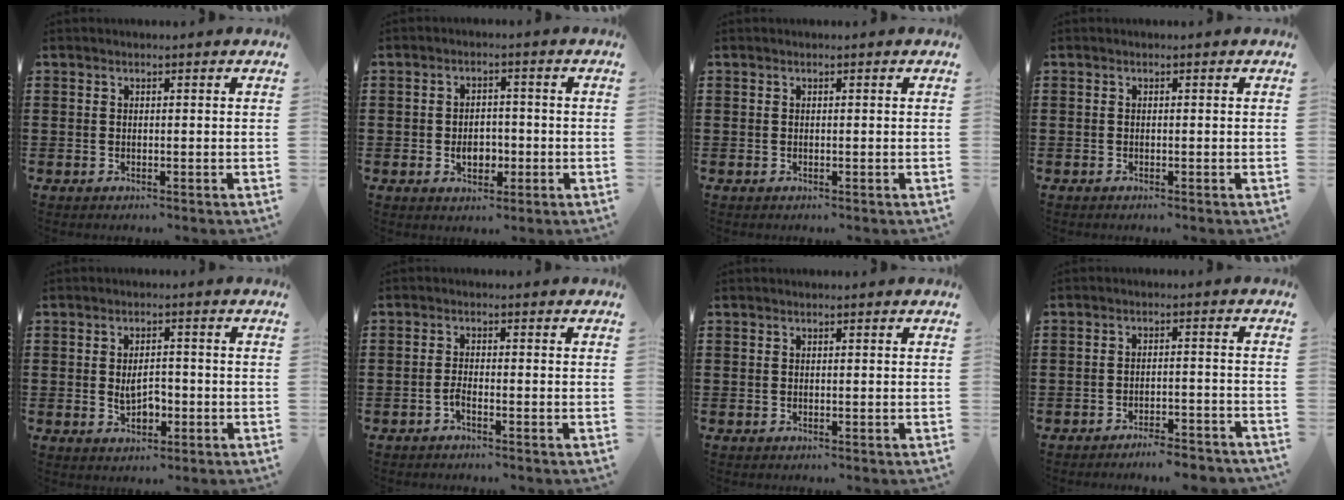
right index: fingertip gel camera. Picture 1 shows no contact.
{"total": 4.1, "force": [-1.1, 2.7, 2.8], "torque": [-0.040, -0.002, -0.024]}
{"total": 0.0}
{"total": 0.0}
{"total": 3.8, "force": [-0.6, 2.2, 3.1], "torque": [-0.054, 0.001, -0.013]}
{"total": 1.6, "force": [-1.1, 0.2, 1.2], "torque": [-0.024, -0.003, -0.021]}
{"total": 0.0}
{"total": 3.5, "force": [-3.4, 0.0, 0.8], "torque": [-0.017, 0.000, -0.070]}